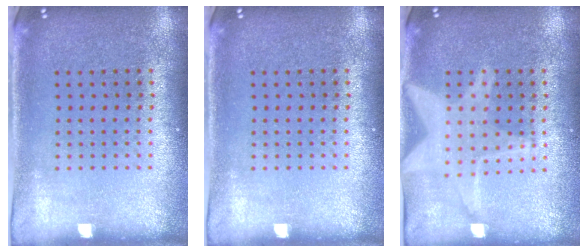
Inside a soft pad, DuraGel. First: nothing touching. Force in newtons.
{"total": 0.0}
{"total": 2.1, "press": 2.1, "slide": 0.2}